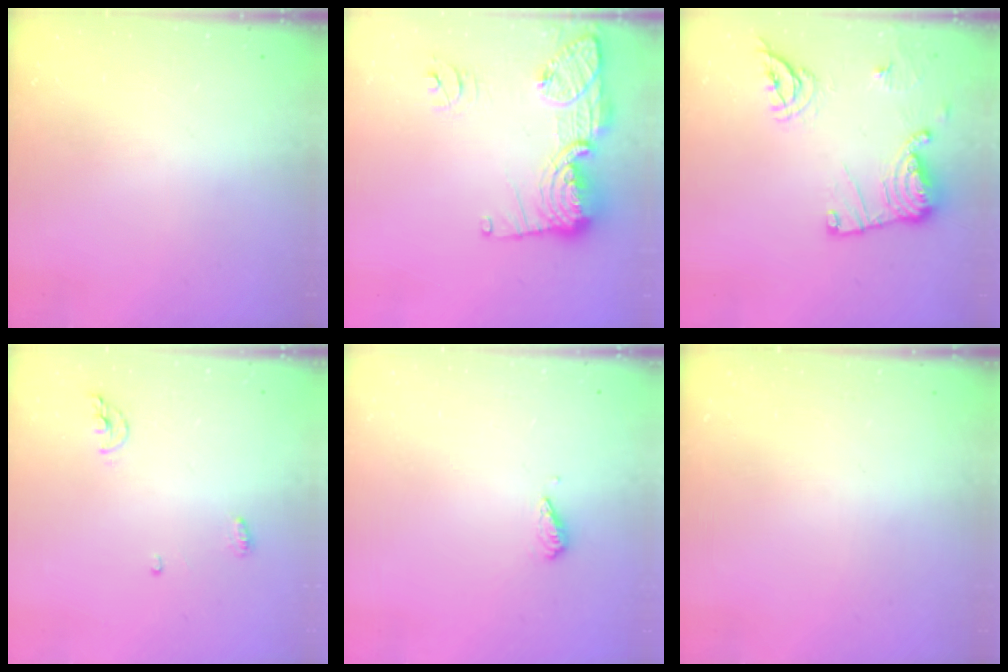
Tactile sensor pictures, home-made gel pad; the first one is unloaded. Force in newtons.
{"total": 17.6, "press": 17.3, "slide": 3.3}
{"total": 14.9, "press": 14.9, "slide": 0.4}
{"total": 5.2, "press": 5.0, "slide": 1.2}
{"total": 3.6, "press": 3.6, "slide": 0.5}
{"total": 0.0}